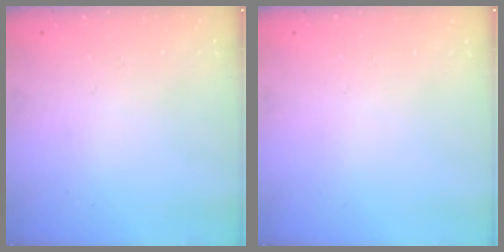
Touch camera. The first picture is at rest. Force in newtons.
{"total": 0.0}